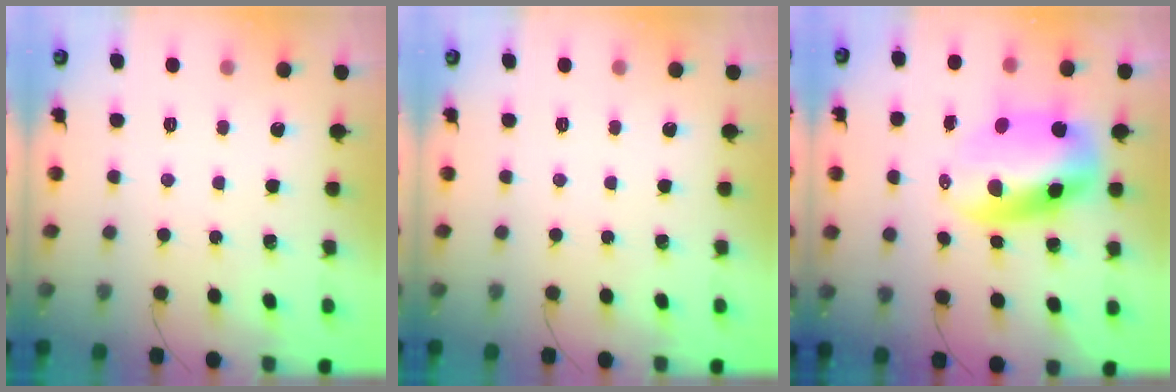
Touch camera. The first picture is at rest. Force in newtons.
{"total": 0.0}
{"total": 10.5, "press": 10.2, "slide": 2.5}